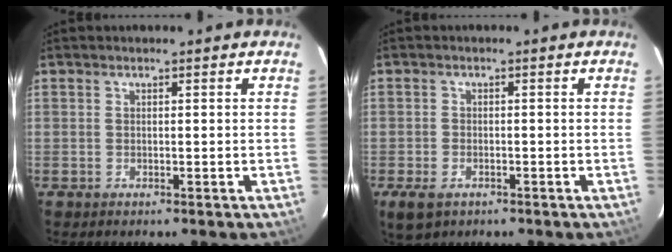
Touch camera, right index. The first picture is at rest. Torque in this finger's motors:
{"motor_torque": [0.06, 0.00, -0.26, -0.06]}